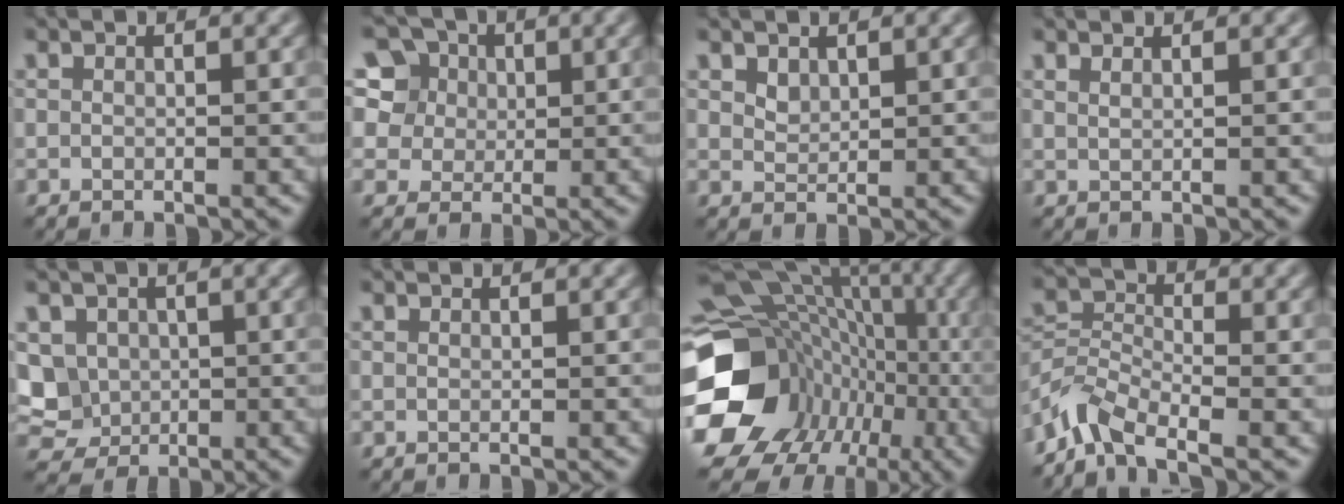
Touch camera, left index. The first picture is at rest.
{"total": 11.2, "force": [5.6, 8.6, 4.4], "torque": [-0.130, 0.024, 0.092]}
{"total": 1.1, "force": [0.8, 0.6, 0.4], "torque": [-0.014, -0.006, 0.019]}
{"total": 1.1, "force": [0.9, 0.3, 0.6], "torque": [-0.004, -0.003, 0.006]}
{"total": 4.6, "force": [0.2, 4.0, 2.1], "torque": [-0.046, -0.002, -0.002]}
{"total": 0.0}
{"total": 19.3, "force": [-4.2, 16.1, 9.8], "torque": [-0.176, -0.016, -0.077]}
{"total": 4.4, "force": [-3.7, 1.5, 1.9], "torque": [-0.041, -0.004, -0.090]}